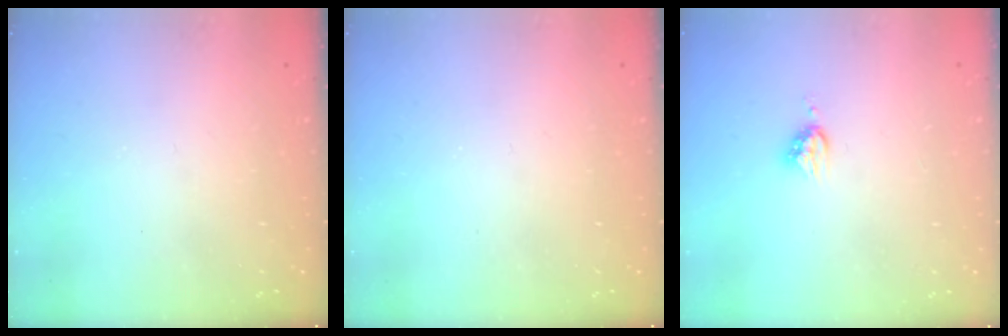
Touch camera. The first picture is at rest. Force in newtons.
{"total": 0.0}
{"total": 5.4, "press": 5.4, "slide": 0.4}